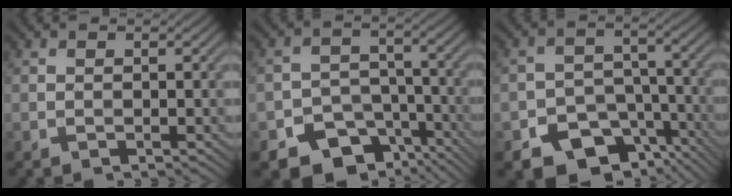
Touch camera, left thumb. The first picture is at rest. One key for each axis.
{"total": 10.7, "fx": -7.1, "fy": 7.1, "fz": 3.7, "tx": -0.055, "ty": -0.016, "tz": -0.105}
{"total": 12.4, "fx": -8.0, "fy": 8.2, "fz": 4.6, "tx": -0.072, "ty": -0.020, "tz": -0.115}